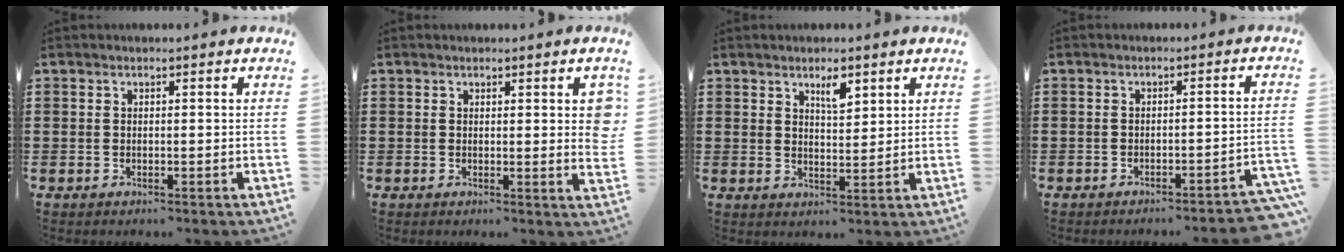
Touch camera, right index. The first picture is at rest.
{"total": 3.0, "force": [1.0, 0.6, 2.7], "torque": [-0.038, -0.004, 0.013]}
{"total": 3.3, "force": [2.2, 1.1, 2.2], "torque": [-0.032, -0.001, 0.035]}
{"total": 2.2, "force": [-2.1, -0.2, 0.6], "torque": [-0.015, -0.002, -0.045]}